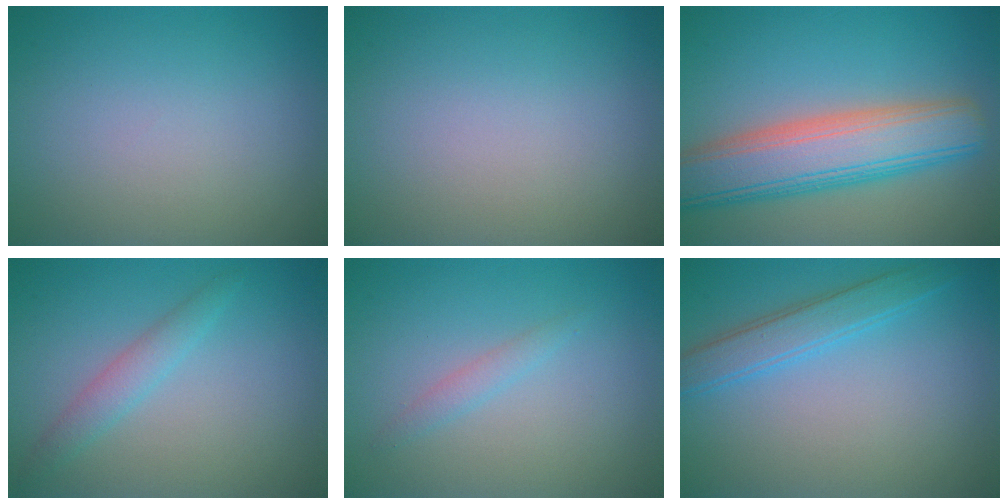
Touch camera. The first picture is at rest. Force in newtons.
{"total": 0.0}
{"total": 8.6, "press": 8.6, "slide": 0.6}
{"total": 1.9, "press": 1.9, "slide": 0.1}
{"total": 1.1, "press": 1.1, "slide": 0.1}
{"total": 3.1, "press": 3.1, "slide": 0.1}